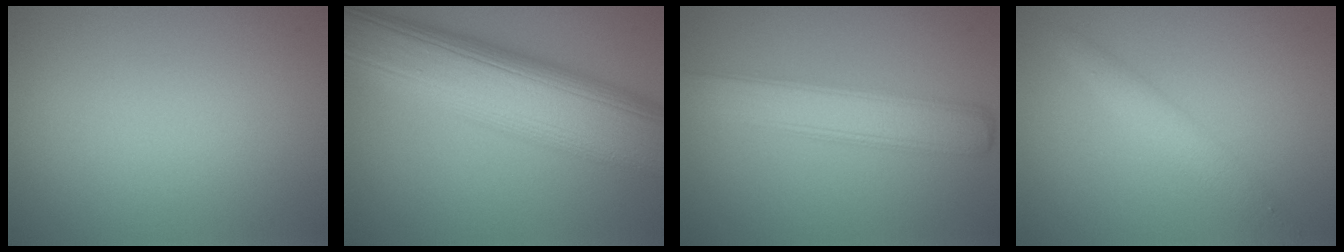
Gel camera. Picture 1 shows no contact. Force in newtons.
{"total": 13.4, "press": 13.4, "slide": 0.2}
{"total": 5.0, "press": 5.0, "slide": 0.2}
{"total": 2.3, "press": 2.3, "slide": 0.1}